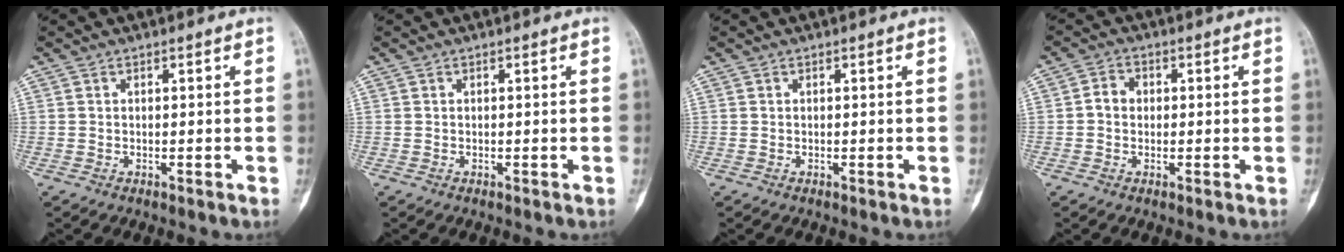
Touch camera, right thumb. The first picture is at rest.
{"total": 0.0}
{"total": 0.0}
{"total": 3.1, "force": [0.0, 2.6, 1.6], "torque": [-0.018, 0.013, -0.007]}